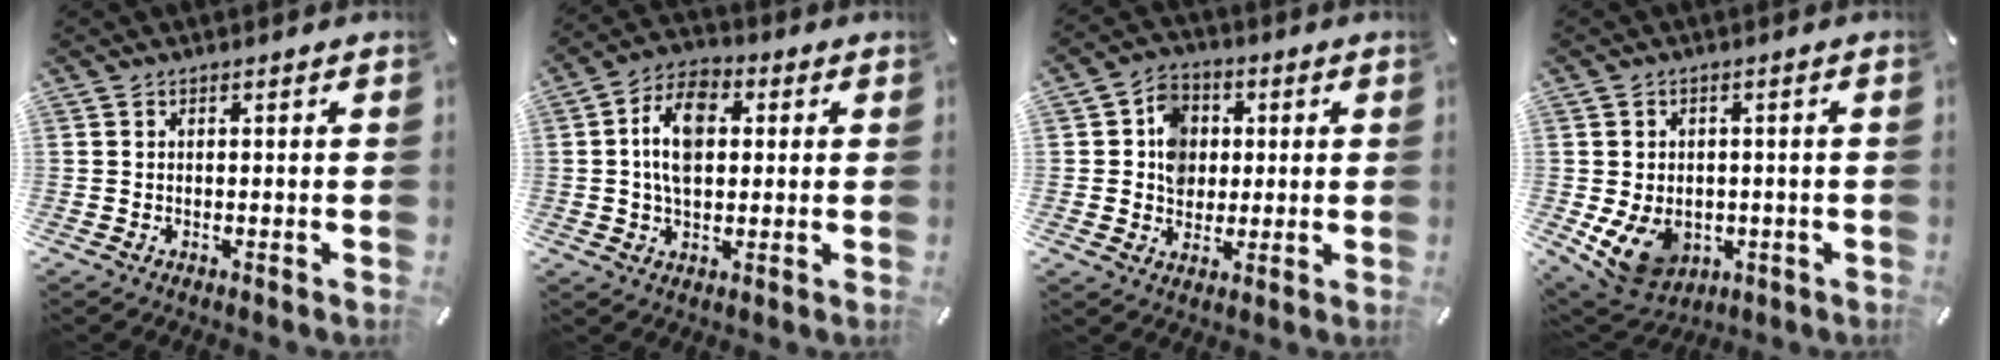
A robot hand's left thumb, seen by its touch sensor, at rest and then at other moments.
{"total": 11.0, "force": [1.6, 7.2, 8.1], "torque": [-0.150, 0.005, 0.025]}
{"total": 8.0, "force": [0.6, 7.3, 3.3], "torque": [-0.047, 0.009, 0.010]}
{"total": 8.5, "force": [-2.6, 7.3, 3.4], "torque": [-0.085, 0.008, -0.047]}